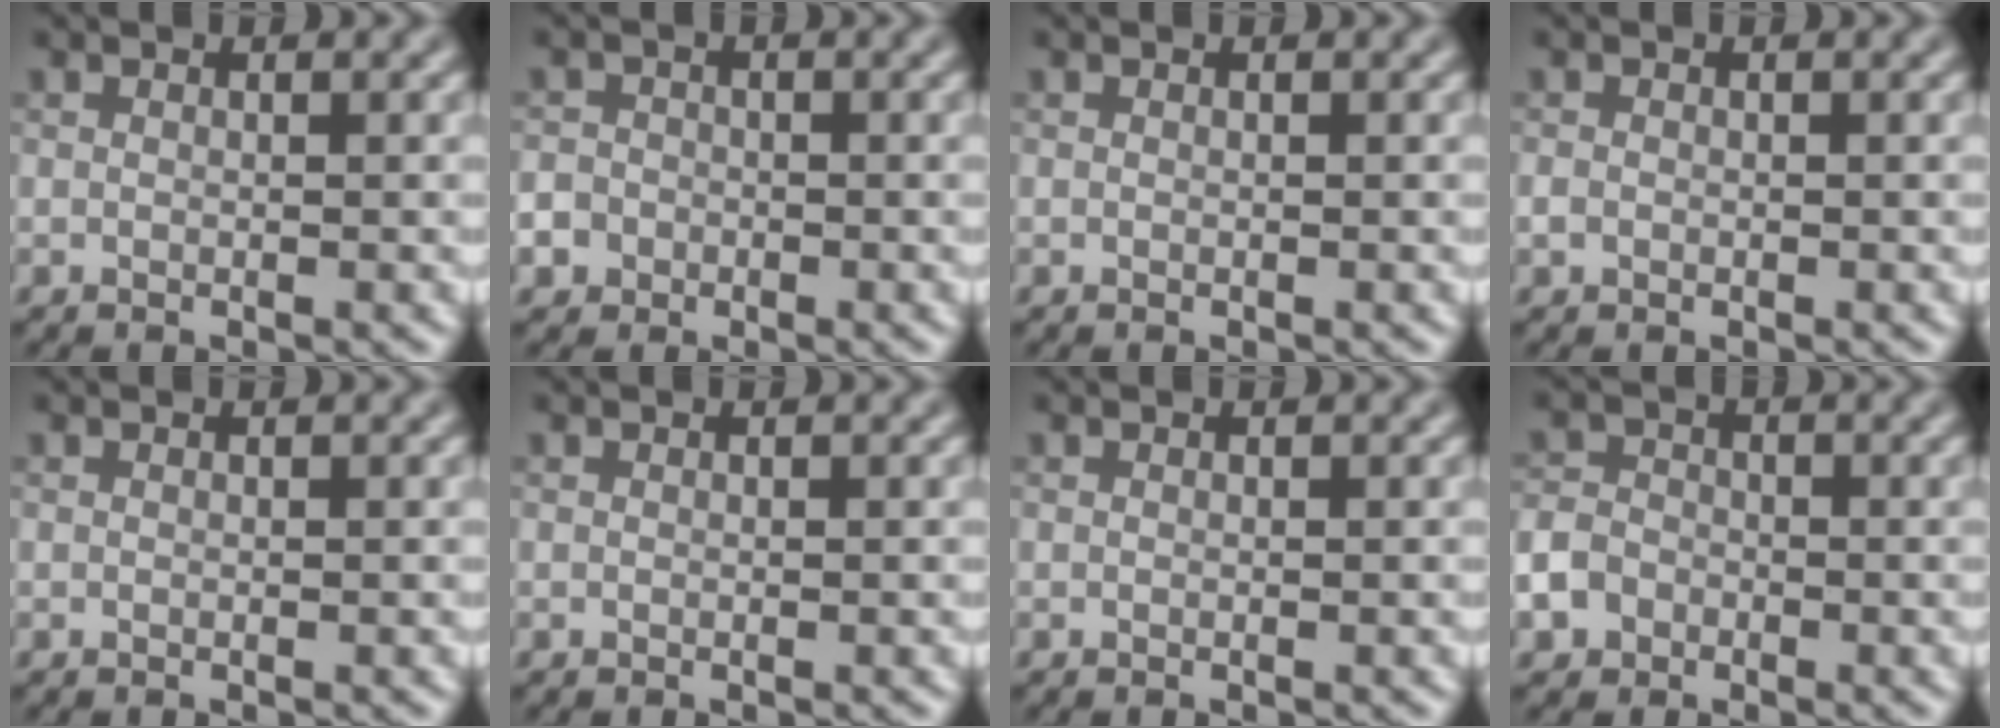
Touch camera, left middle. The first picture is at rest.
{"total": 3.8, "force": [-2.0, 3.1, 0.7], "torque": [-0.001, -0.003, -0.045]}
{"total": 0.0}
{"total": 0.6, "force": [-0.2, 0.5, 0.2], "torque": [-0.003, -0.001, -0.005]}
{"total": 0.0}
{"total": 0.0}
{"total": 0.0}
{"total": 3.7, "force": [-2.0, 2.9, 1.3], "torque": [-0.016, -0.009, -0.043]}